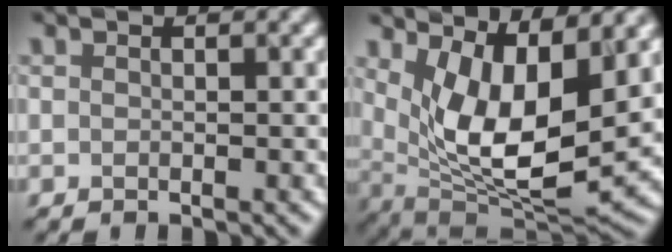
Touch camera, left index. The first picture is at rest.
{"total": 8.8, "force": [1.7, 3.8, 7.8], "torque": [-0.150, -0.026, 0.056]}